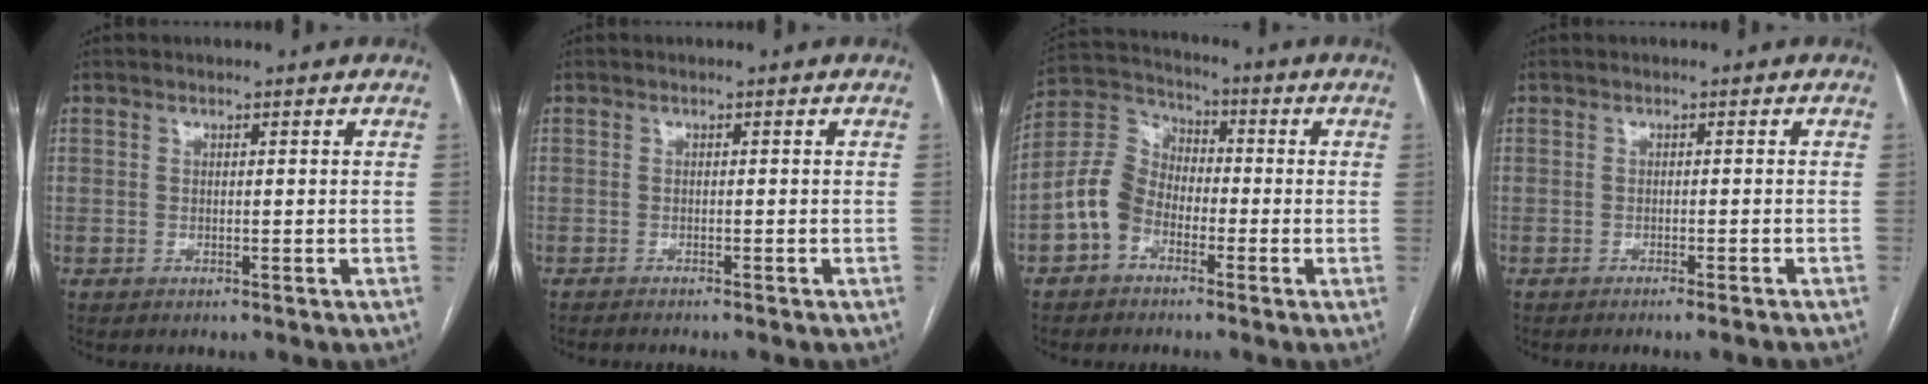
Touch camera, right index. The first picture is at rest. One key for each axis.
{"total": 3.0, "fx": -2.6, "fy": 0.0, "fz": 1.5, "tx": -0.015, "ty": -0.001, "tz": -0.034}
{"total": 7.9, "fx": -3.3, "fy": 6.0, "fz": 4.1, "tx": -0.105, "ty": 0.031, "tz": -0.071}
{"total": 3.6, "fx": -3.2, "fy": -0.5, "fz": 1.7, "tx": -0.013, "ty": 0.000, "tz": -0.044}